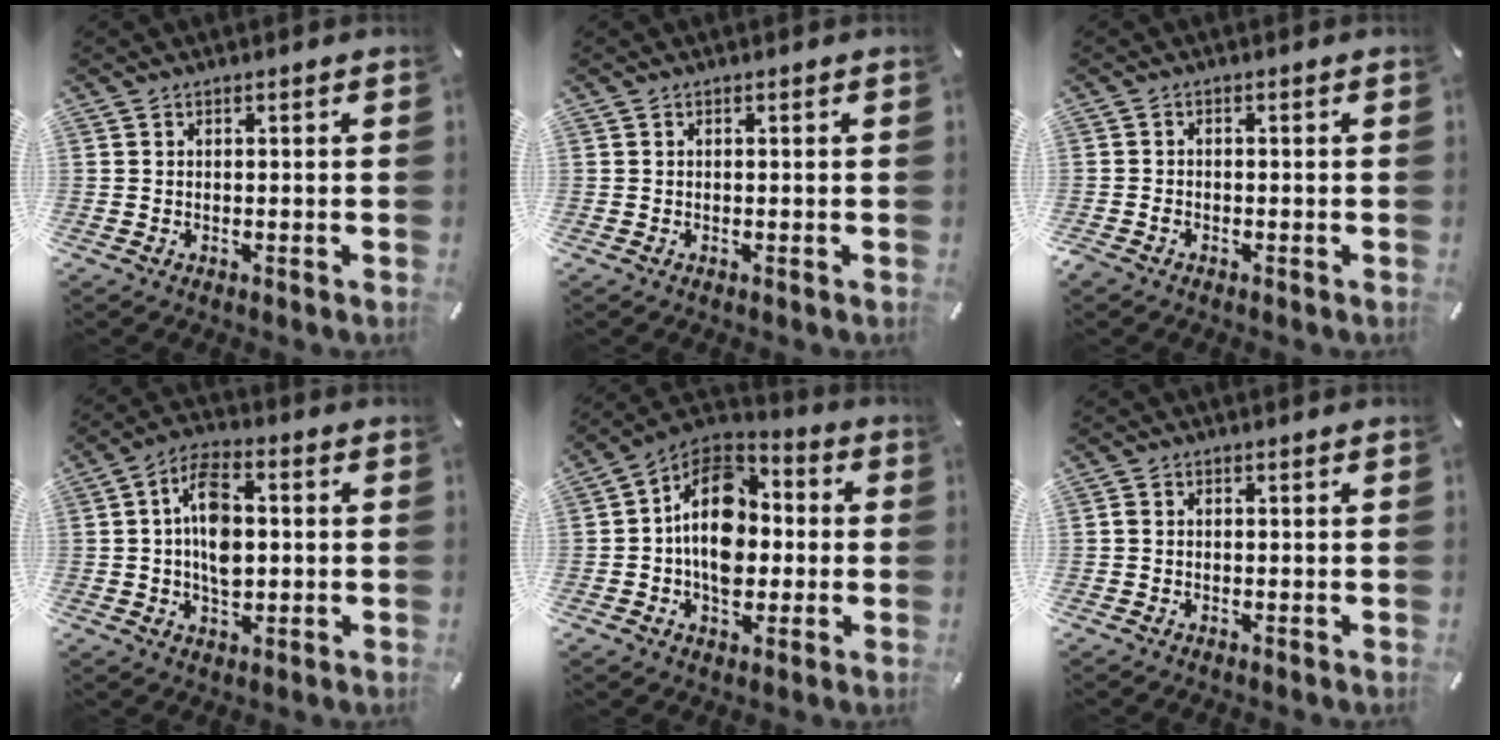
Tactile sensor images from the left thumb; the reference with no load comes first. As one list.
[{"total": 0.0}, {"total": 1.4, "force": [-1.1, 0.8, 0.6], "torque": [-0.011, 0.002, -0.022]}, {"total": 10.3, "force": [0.2, 6.5, 8.0], "torque": [-0.144, 0.005, 0.000]}, {"total": 15.5, "force": [-0.7, 11.6, 10.3], "torque": [-0.174, 0.010, -0.014]}, {"total": 0.9, "force": [-0.3, 0.7, 0.5], "torque": [-0.009, 0.003, -0.006]}]